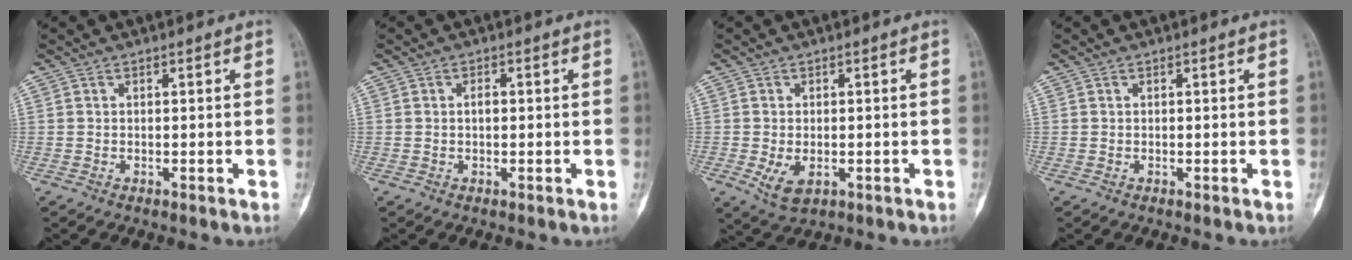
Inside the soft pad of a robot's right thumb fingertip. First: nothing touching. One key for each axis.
{"total": 1.4, "fx": 0.2, "fy": 0.8, "fz": 1.2, "tx": -0.017, "ty": 0.002, "tz": 0.002}
{"total": 4.6, "fx": -1.2, "fy": 2.8, "fz": 3.5, "tx": -0.061, "ty": -0.005, "tz": -0.011}
{"total": 0.0}